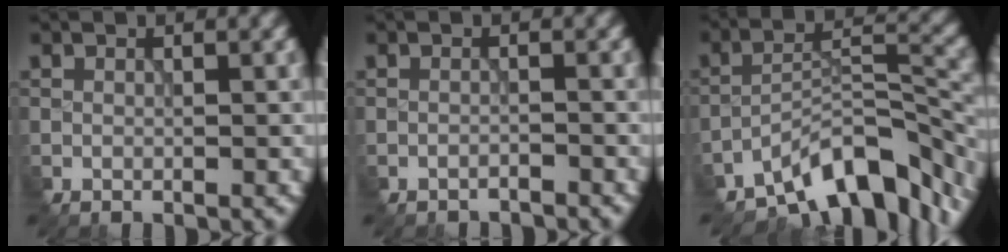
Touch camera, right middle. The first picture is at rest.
{"total": 1.5, "force": [-1.5, 0.0, -0.1], "torque": [0.004, 0.000, -0.027]}
{"total": 9.3, "force": [-7.2, 3.0, 5.0], "torque": [-0.071, 0.005, -0.131]}